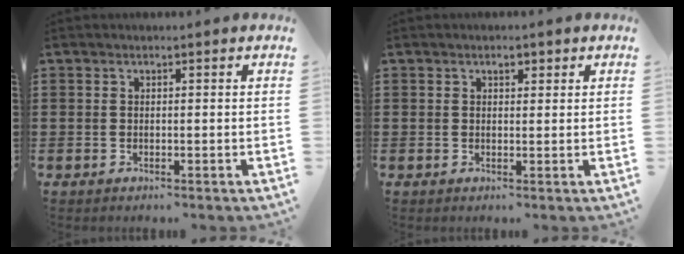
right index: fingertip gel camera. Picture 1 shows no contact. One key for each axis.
{"total": 1.3, "fx": 0.8, "fy": 0.7, "fz": 0.7, "tx": -0.009, "ty": 0.000, "tz": 0.012}